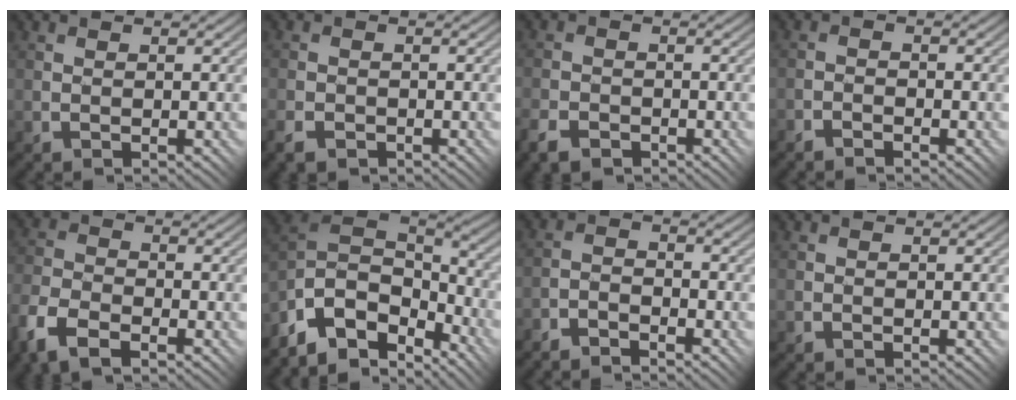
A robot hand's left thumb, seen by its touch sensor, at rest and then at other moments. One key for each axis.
{"total": 2.6, "fx": -1.8, "fy": 1.7, "fz": 0.9, "tx": -0.022, "ty": -0.005, "tz": -0.041}
{"total": 4.0, "fx": -2.9, "fy": 2.3, "fz": 1.5, "tx": -0.039, "ty": -0.004, "tz": -0.059}
{"total": 1.3, "fx": -1.2, "fy": 0.2, "fz": 0.0, "tx": 0.003, "ty": 0.007, "tz": -0.029}
{"total": 8.3, "fx": -5.0, "fy": 4.6, "fz": 4.8, "tx": -0.122, "ty": -0.019, "tz": -0.100}
{"total": 10.4, "fx": -6.7, "fy": 5.8, "fz": 5.5, "tx": -0.147, "ty": -0.002, "tz": -0.122}
{"total": 2.5, "fx": -2.4, "fy": 0.6, "fz": 0.5, "tx": -0.007, "ty": 0.010, "tz": -0.053}
{"total": 0.0}